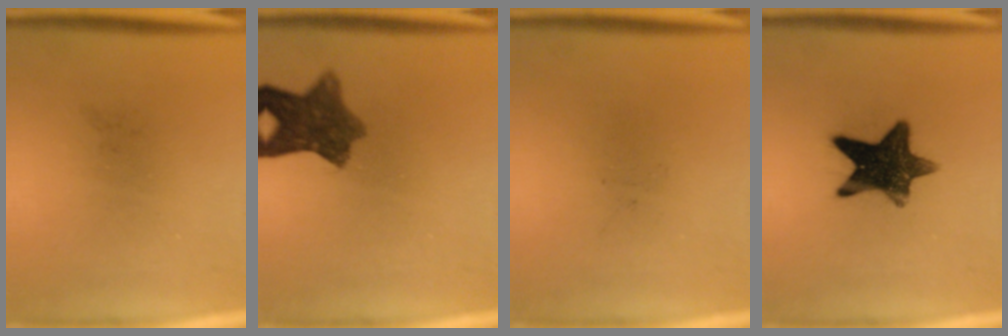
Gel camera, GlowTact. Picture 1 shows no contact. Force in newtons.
{"total": 8.3}
{"total": 0.0}
{"total": 12.3}